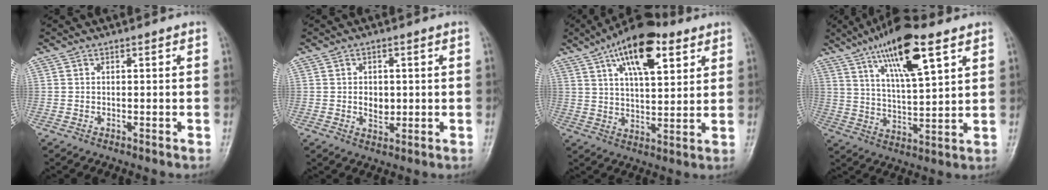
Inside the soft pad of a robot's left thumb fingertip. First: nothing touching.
{"total": 3.7, "force": [0.1, 2.7, 2.6], "torque": [-0.026, -0.002, 0.005]}
{"total": 15.8, "force": [8.0, 6.7, 11.8], "torque": [-0.162, -0.019, 0.130]}
{"total": 15.8, "force": [8.8, 4.3, 12.4], "torque": [-0.201, -0.027, 0.155]}